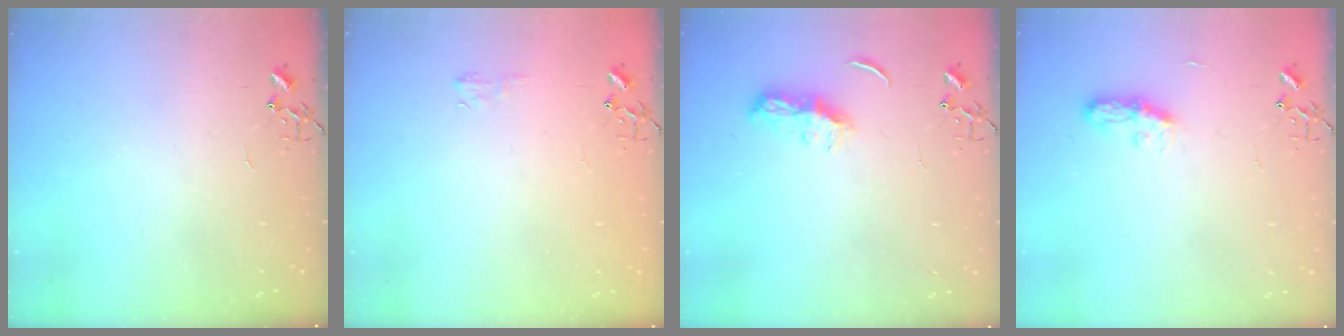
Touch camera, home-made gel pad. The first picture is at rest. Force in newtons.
{"total": 4.5, "press": 4.4, "slide": 0.7}
{"total": 7.2, "press": 7.2, "slide": 0.7}
{"total": 5.7, "press": 5.7, "slide": 0.7}